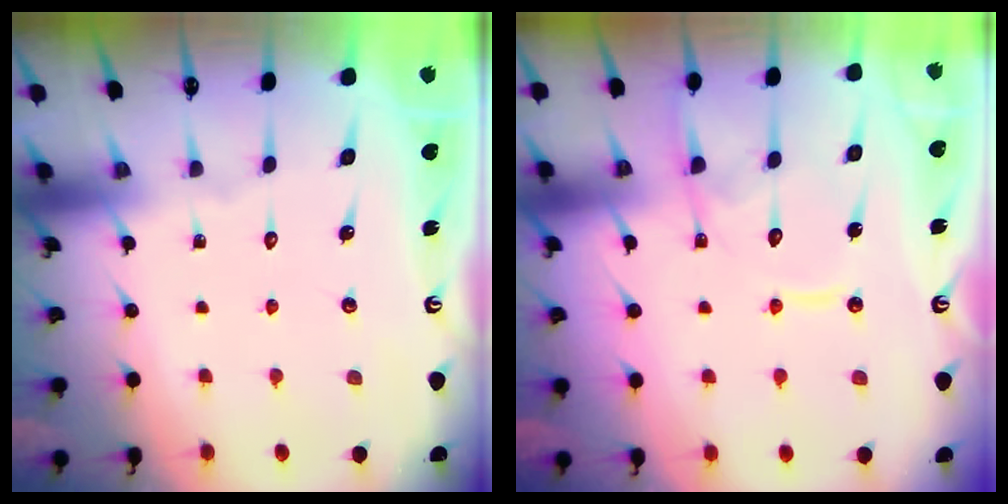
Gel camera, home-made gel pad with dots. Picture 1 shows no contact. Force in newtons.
{"total": 13.1, "press": 13.0, "slide": 1.4}